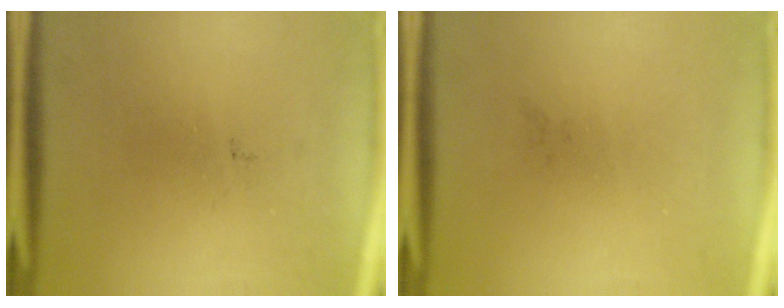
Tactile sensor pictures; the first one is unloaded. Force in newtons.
{"total": 0.0}